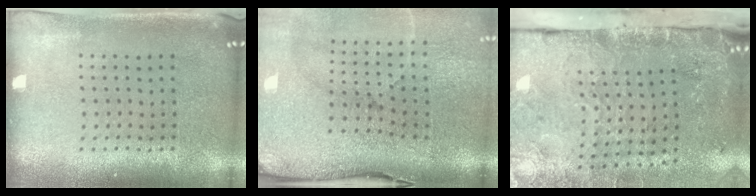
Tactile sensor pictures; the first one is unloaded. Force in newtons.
{"total": 5.0, "press": 3.9, "slide": 3.2}
{"total": 5.1, "press": 3.7, "slide": 3.6}